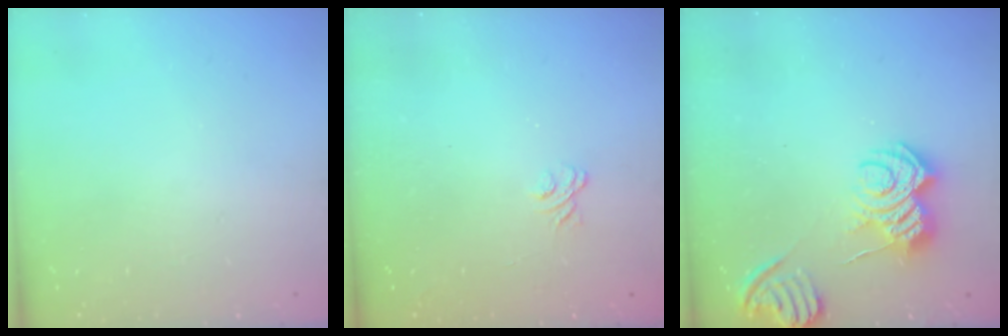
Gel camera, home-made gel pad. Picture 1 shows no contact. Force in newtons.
{"total": 1.9, "press": 1.5, "slide": 1.1}
{"total": 8.2, "press": 8.2, "slide": 0.9}